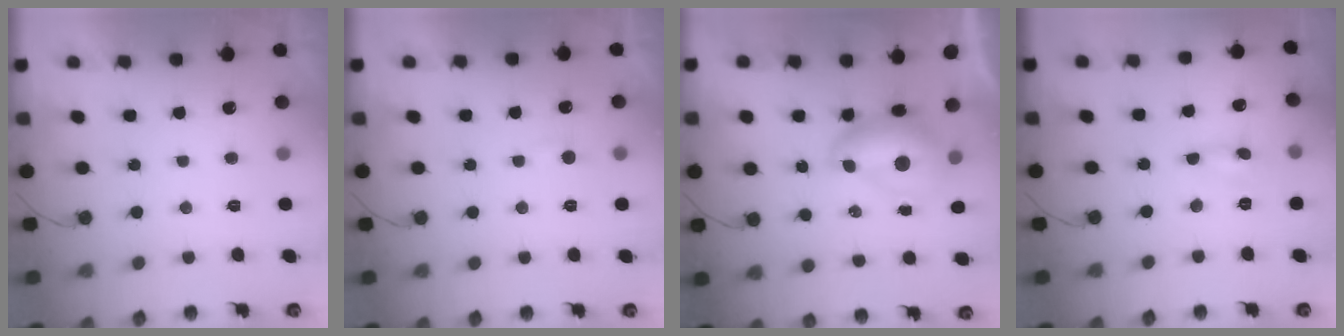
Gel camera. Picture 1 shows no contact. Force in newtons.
{"total": 2.7, "press": 2.7, "slide": 0.4}
{"total": 8.5, "press": 8.4, "slide": 1.0}
{"total": 0.0}